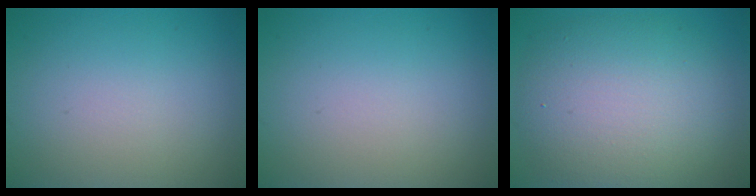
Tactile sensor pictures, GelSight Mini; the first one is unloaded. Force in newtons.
{"total": 0.0}
{"total": 9.3, "press": 9.3, "slide": 0.6}